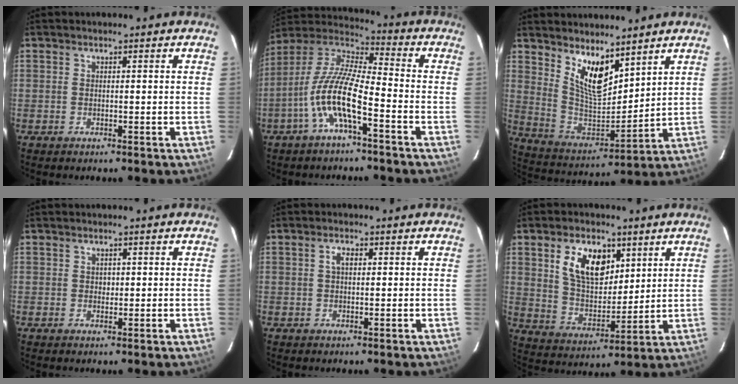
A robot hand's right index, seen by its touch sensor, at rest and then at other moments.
{"total": 12.7, "force": [-5.3, 2.7, 11.2], "torque": [-0.228, 0.002, -0.108]}
{"total": 11.8, "force": [7.6, 4.4, 7.9], "torque": [-0.144, -0.014, 0.156]}
{"total": 1.1, "force": [0.2, 1.0, 0.2], "torque": [0.001, 0.003, 0.004]}
{"total": 2.0, "force": [0.5, 1.0, 1.7], "torque": [-0.032, 0.006, 0.007]}
{"total": 12.2, "force": [5.4, 7.1, 8.4], "torque": [-0.151, 0.011, 0.108]}